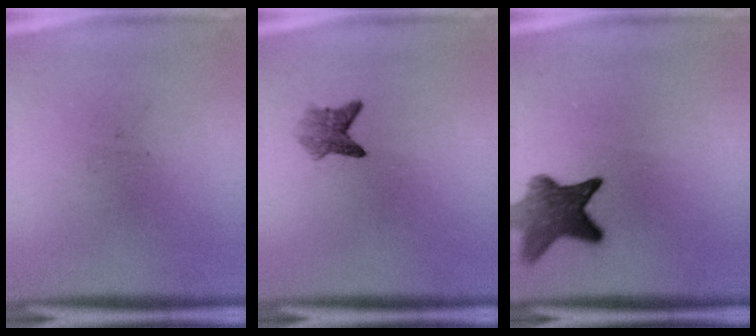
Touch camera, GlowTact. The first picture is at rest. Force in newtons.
{"total": 2.7}
{"total": 7.1}